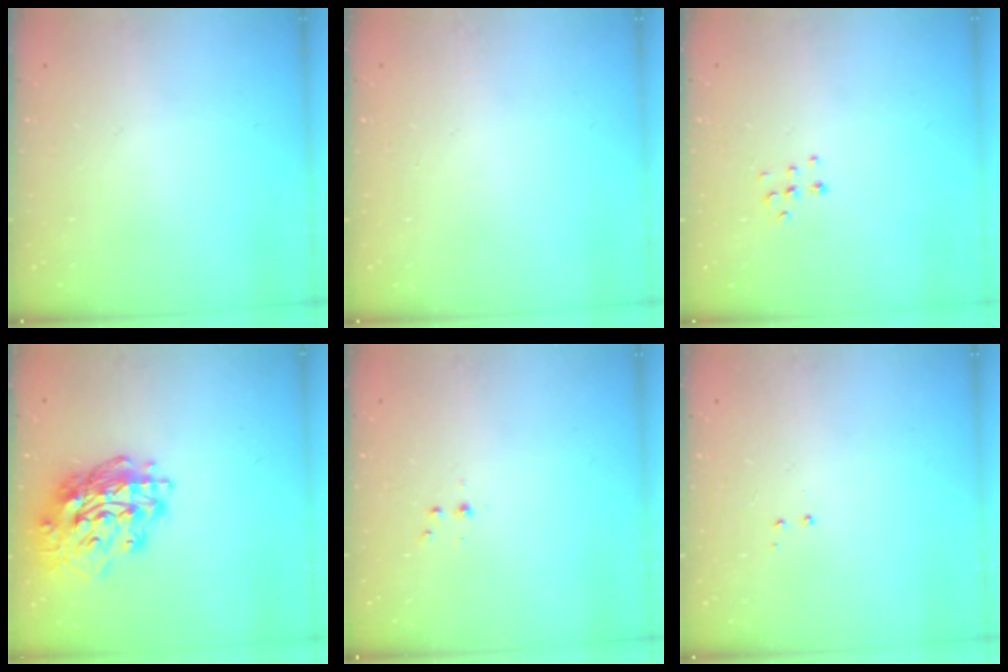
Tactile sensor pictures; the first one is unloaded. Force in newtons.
{"total": 0.0}
{"total": 5.9, "press": 5.9, "slide": 0.4}
{"total": 18.0, "press": 17.9, "slide": 1.8}
{"total": 3.0, "press": 2.6, "slide": 1.5}
{"total": 2.9, "press": 2.8, "slide": 0.6}